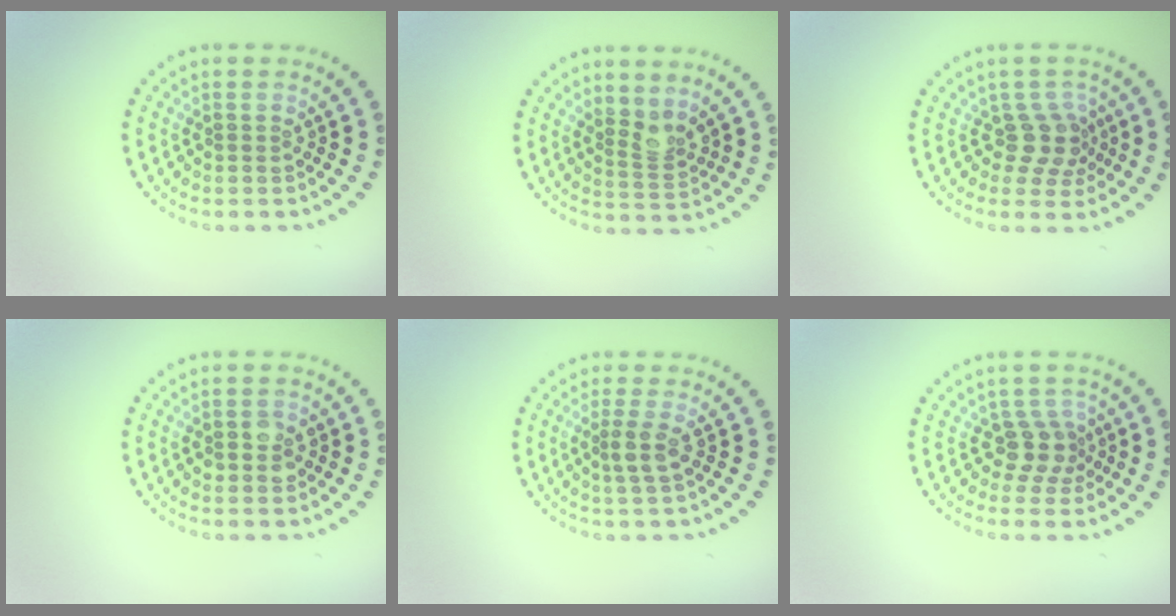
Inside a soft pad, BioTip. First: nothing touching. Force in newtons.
{"total": 2.1, "press": 1.6, "slide": 1.4}
{"total": 2.6, "press": 2.1, "slide": 1.7}
{"total": 2.0, "press": 2.0, "slide": 0.2}
{"total": 2.1, "press": 1.7, "slide": 1.1}
{"total": 2.6, "press": 2.1, "slide": 1.6}